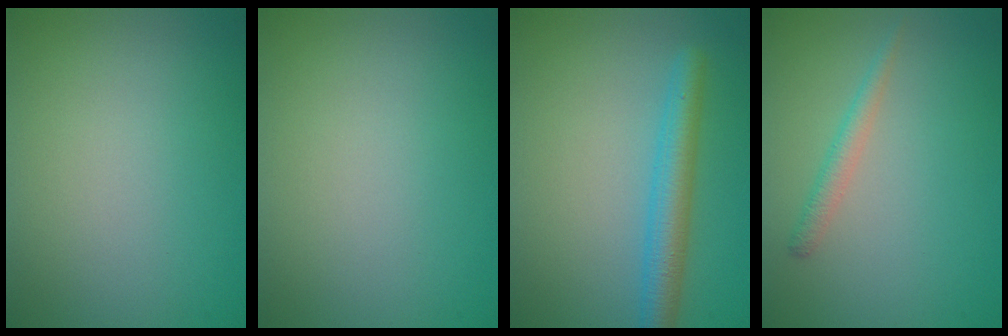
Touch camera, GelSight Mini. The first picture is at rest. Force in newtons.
{"total": 0.0}
{"total": 3.8, "press": 3.8, "slide": 0.2}
{"total": 1.5, "press": 1.5, "slide": 0.1}